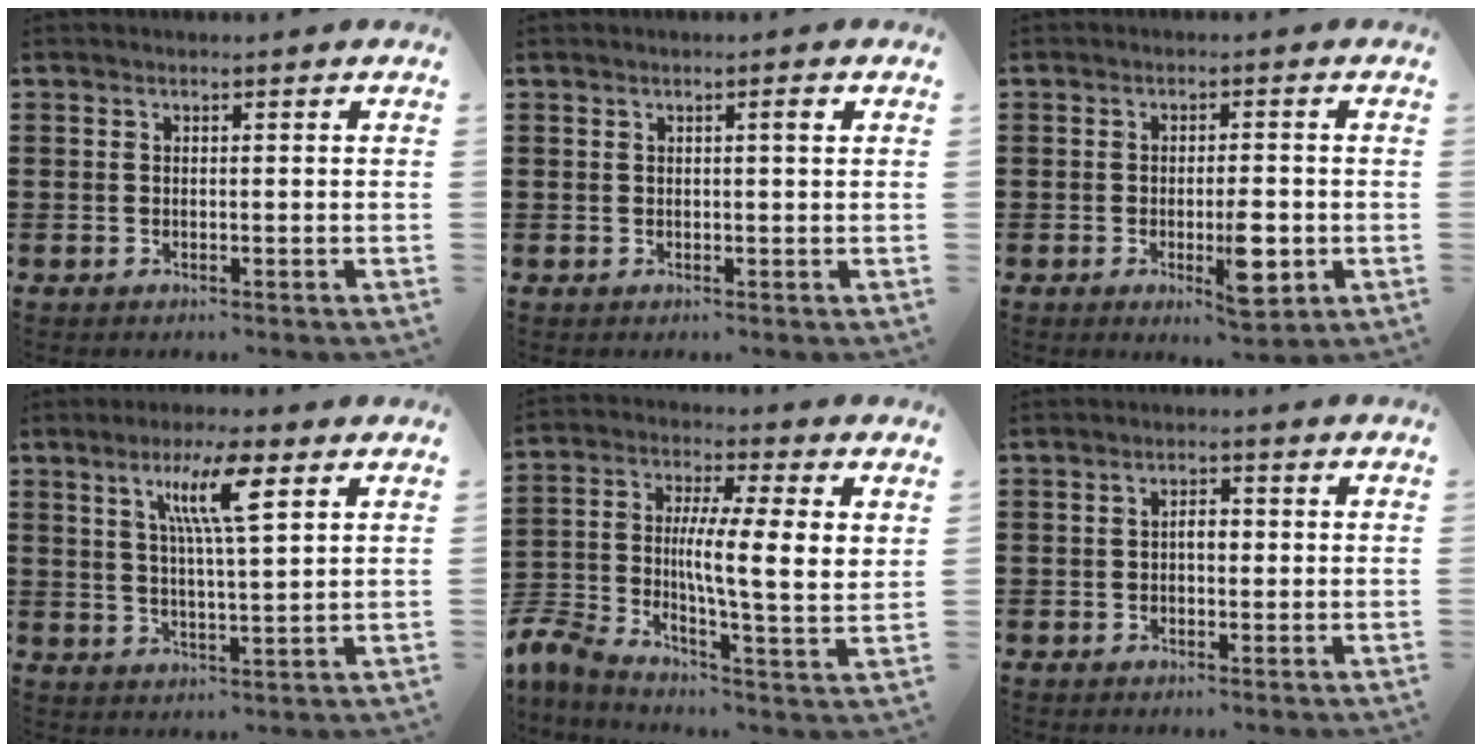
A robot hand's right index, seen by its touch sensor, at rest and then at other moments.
{"total": 1.4, "force": [0.5, 0.1, 1.3], "torque": [-0.016, -0.001, 0.006]}
{"total": 6.7, "force": [-1.9, 2.0, 6.1], "torque": [-0.094, -0.006, -0.030]}
{"total": 8.3, "force": [3.9, 1.0, 7.2], "torque": [-0.144, 0.004, 0.061]}
{"total": 8.8, "force": [1.5, 2.5, 8.3], "torque": [-0.163, -0.018, 0.021]}
{"total": 2.4, "force": [0.0, 1.0, 2.1], "torque": [-0.040, 0.004, -0.002]}